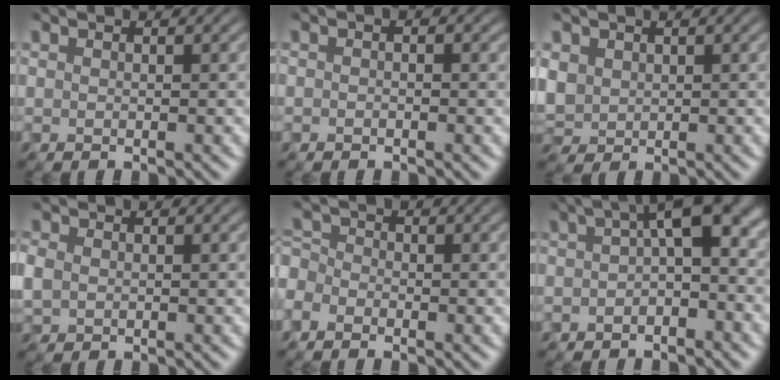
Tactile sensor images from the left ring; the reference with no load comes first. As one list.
[{"total": 0.6, "force": [-0.5, 0.2, 0.3], "torque": [-0.002, -0.004, -0.007]}, {"total": 2.5, "force": [1.0, 2.2, 0.9], "torque": [-0.038, -0.001, 0.026]}, {"total": 1.3, "force": [0.2, 1.2, 0.5], "torque": [-0.020, 0.004, 0.001]}, {"total": 2.7, "force": [-1.2, 2.0, 1.3], "torque": [-0.029, 0.013, -0.030]}, {"total": 5.0, "force": [-0.3, 1.8, 4.6], "torque": [-0.065, 0.016, -0.016]}]